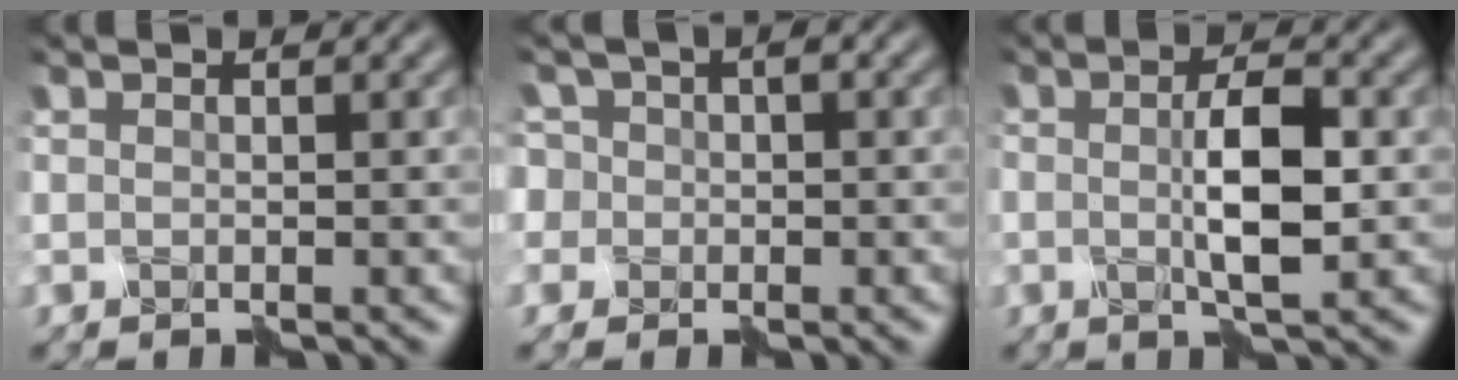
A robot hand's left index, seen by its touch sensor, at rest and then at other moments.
{"total": 3.7, "force": [0.2, 3.4, 1.4], "torque": [-0.038, 0.024, -0.026]}
{"total": 3.9, "force": [-0.3, 0.7, 3.9], "torque": [-0.085, 0.001, -0.002]}